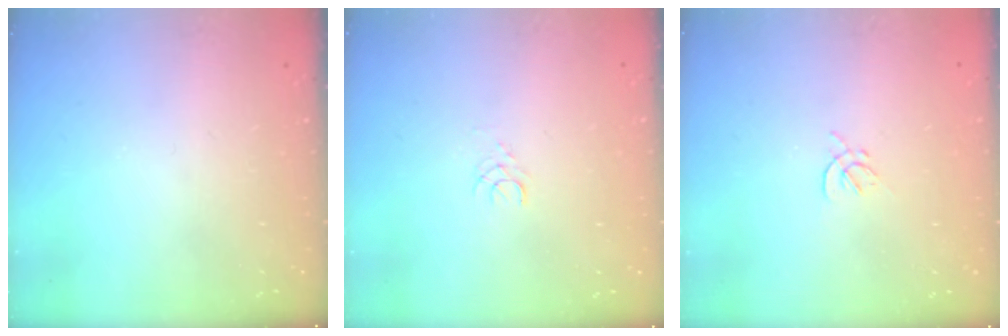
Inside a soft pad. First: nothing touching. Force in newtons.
{"total": 2.5, "press": 2.5, "slide": 0.2}
{"total": 1.7, "press": 1.6, "slide": 0.6}